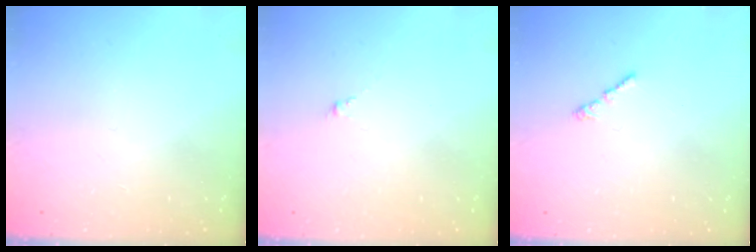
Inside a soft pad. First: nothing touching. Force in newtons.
{"total": 0.0}
{"total": 1.2, "press": 1.1, "slide": 0.5}